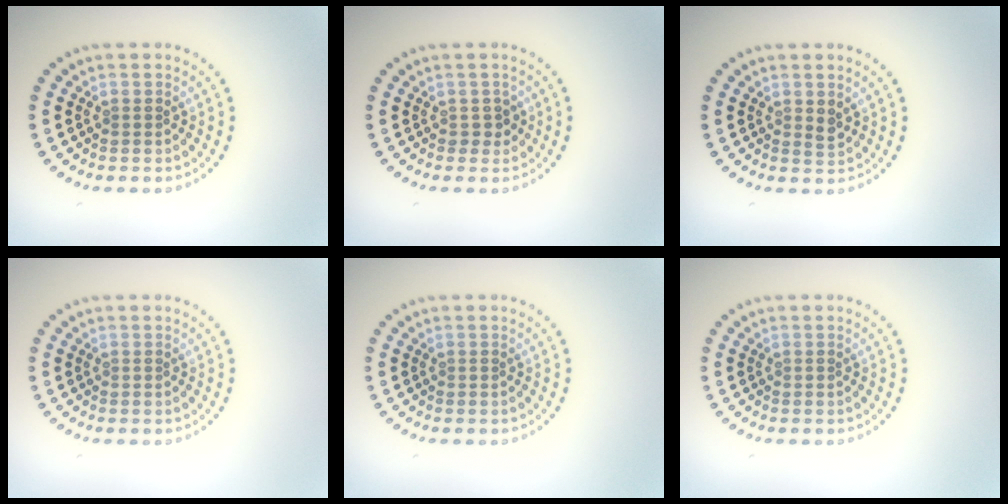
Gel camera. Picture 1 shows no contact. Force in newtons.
{"total": 1.1, "press": 1.0, "slide": 0.4}
{"total": 1.0, "press": 1.0, "slide": 0.3}
{"total": 0.0}
{"total": 0.0}
{"total": 0.0}